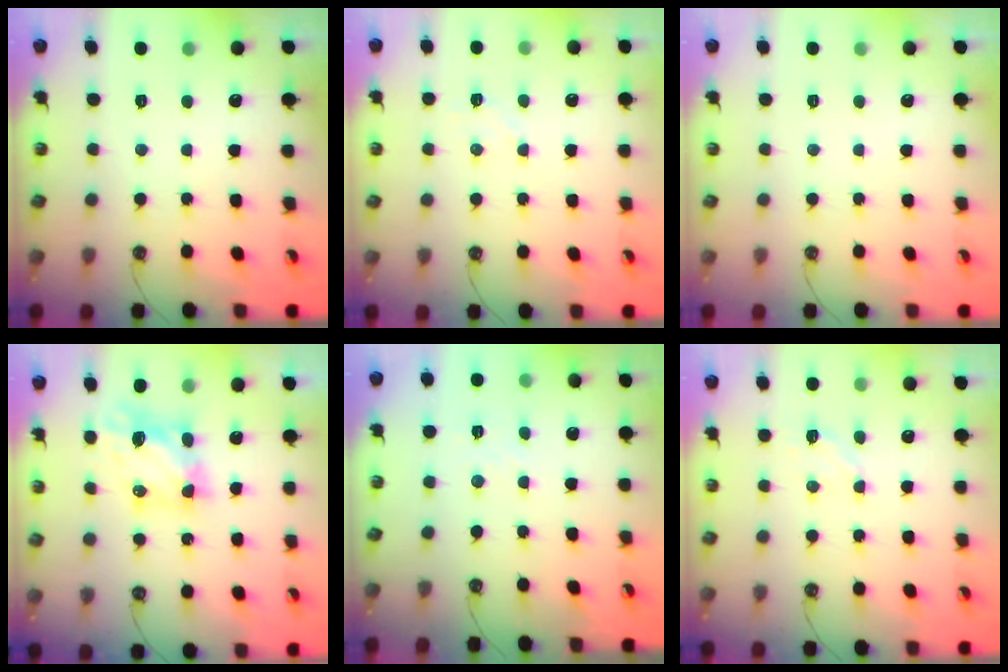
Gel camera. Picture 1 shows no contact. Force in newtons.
{"total": 2.9, "press": 2.9, "slide": 0.4}
{"total": 0.0}
{"total": 6.1, "press": 6.1, "slide": 0.3}
{"total": 2.9, "press": 2.9, "slide": 0.4}
{"total": 3.0, "press": 2.9, "slide": 0.7}